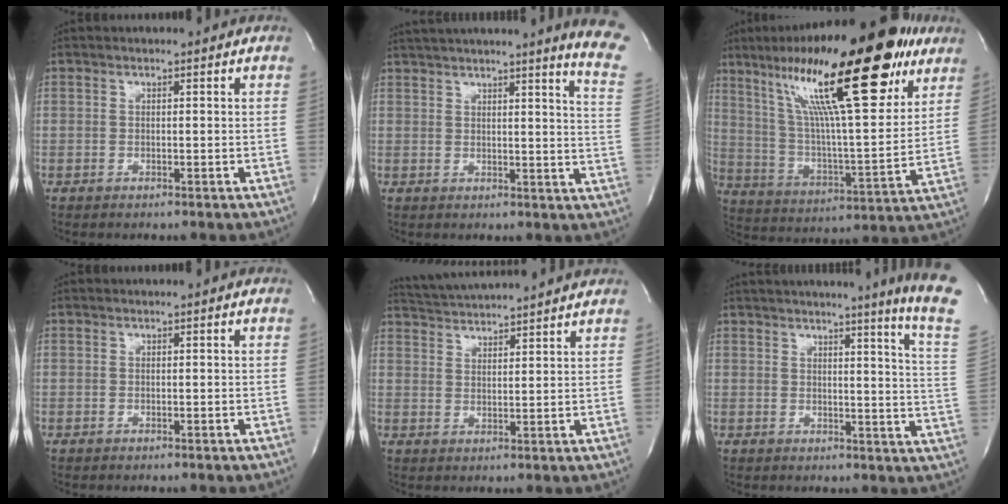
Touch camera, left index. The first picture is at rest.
{"total": 14.4, "force": [11.8, -1.8, 8.0], "torque": [-0.109, -0.064, 0.130]}
{"total": 27.9, "force": [16.2, 4.5, 22.3], "torque": [-0.373, 0.030, 0.261]}
{"total": 0.0}
{"total": 11.3, "force": [10.8, -0.2, 3.3], "torque": [-0.072, 0.021, 0.162]}
{"total": 15.7, "force": [12.6, -3.1, 8.8], "torque": [-0.124, -0.084, 0.133]}